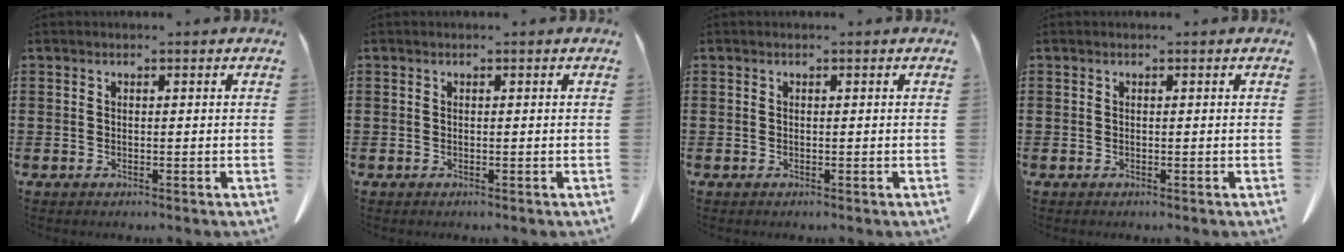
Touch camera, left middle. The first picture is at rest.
{"total": 0.0}
{"total": 0.0}
{"total": 0.0}